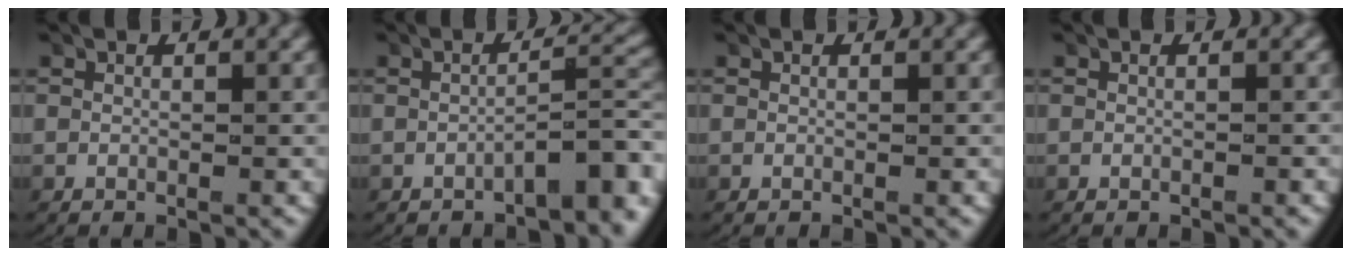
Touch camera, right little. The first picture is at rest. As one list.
[{"total": 4.3, "force": [-2.3, 1.0, 3.4], "torque": [-0.032, 0.007, -0.034]}, {"total": 0.0}, {"total": 0.0}]